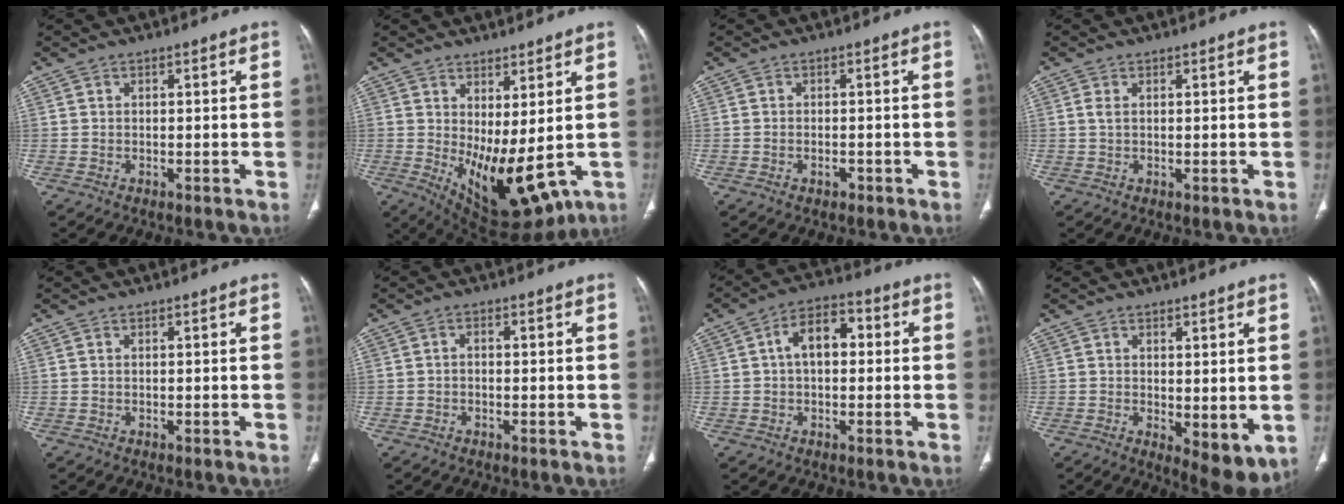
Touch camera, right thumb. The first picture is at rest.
{"total": 12.4, "force": [0.2, 5.3, 11.2], "torque": [-0.169, -0.024, 0.030]}
{"total": 1.3, "force": [-0.7, 0.9, 0.7], "torque": [-0.011, 0.008, -0.009]}
{"total": 1.3, "force": [0.4, 0.6, 1.1], "torque": [-0.031, -0.001, 0.010]}
{"total": 0.0}
{"total": 1.0, "force": [-0.1, 0.7, 0.8], "torque": [-0.011, 0.003, -0.005]}
{"total": 8.2, "force": [1.0, 5.0, 6.4], "torque": [-0.094, 0.029, 0.007]}
{"total": 6.6, "force": [0.1, 2.8, 6.0], "torque": [-0.076, -0.021, 0.012]}